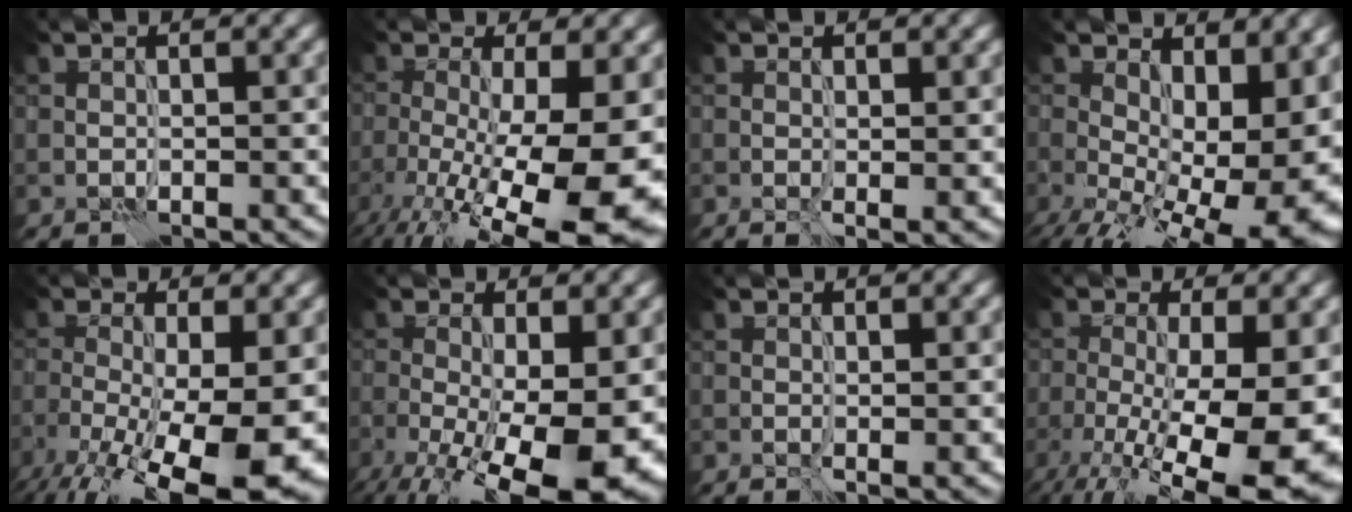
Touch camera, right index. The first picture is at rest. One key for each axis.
{"total": 15.8, "fx": -5.1, "fy": 5.7, "fz": 13.8, "tx": -0.224, "ty": -0.035, "tz": -0.069}
{"total": 1.4, "fx": 0.1, "fy": 0.3, "fz": 1.3, "tx": -0.017, "ty": -0.005, "tz": 0.000}
{"total": 15.4, "fx": -0.9, "fy": 8.3, "fz": 12.9, "tx": -0.188, "ty": -0.039, "tz": 0.019}
{"total": 14.0, "fx": -5.8, "fy": 4.9, "fz": 11.8, "tx": -0.207, "ty": -0.035, "tz": -0.086}
{"total": 13.4, "fx": -4.0, "fy": 5.2, "fz": 11.7, "tx": -0.183, "ty": -0.027, "tz": -0.053}
{"total": 0.8, "fx": 0.1, "fy": 0.2, "fz": 0.7, "tx": -0.009, "ty": -0.002, "tz": 0.000}
{"total": 14.6, "fx": -4.6, "fy": 5.4, "fz": 12.8, "tx": -0.210, "ty": -0.029, "tz": -0.067}